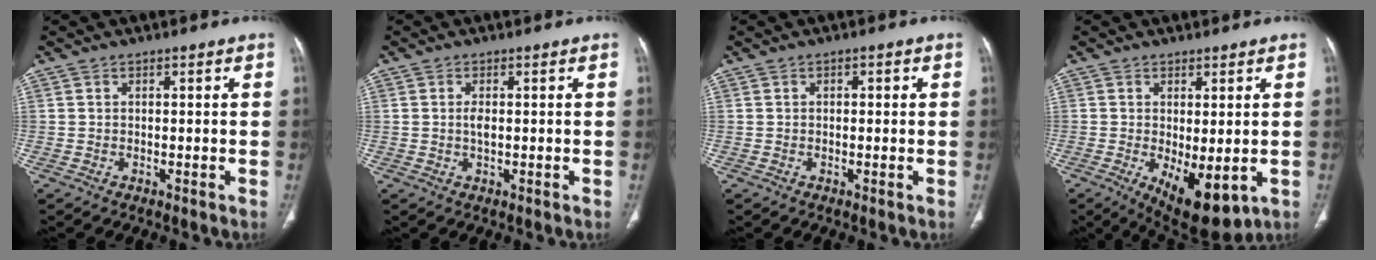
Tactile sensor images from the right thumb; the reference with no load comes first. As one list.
[{"total": 1.7, "force": [0.1, 0.8, 1.5], "torque": [-0.030, -0.001, 0.003]}, {"total": 1.2, "force": [0.3, 0.7, 0.9], "torque": [-0.010, 0.002, 0.002]}, {"total": 10.2, "force": [-2.3, 4.4, 8.9], "torque": [-0.125, -0.019, -0.018]}]